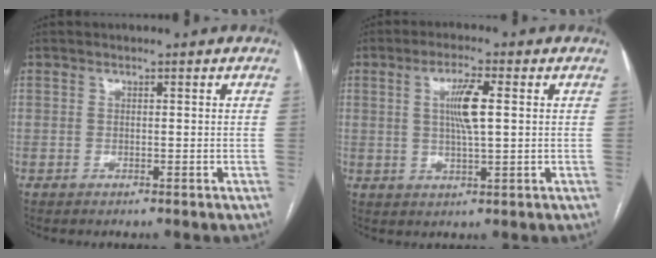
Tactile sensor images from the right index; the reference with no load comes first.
{"total": 5.8, "force": [1.2, 0.6, 5.7], "torque": [-0.108, 0.001, 0.021]}